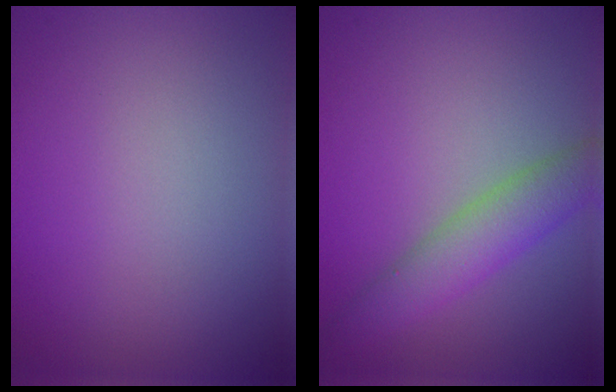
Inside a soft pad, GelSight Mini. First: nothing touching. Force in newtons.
{"total": 4.2, "press": 4.2, "slide": 0.2}